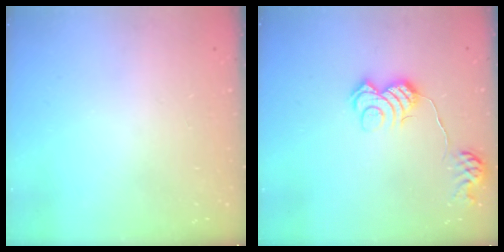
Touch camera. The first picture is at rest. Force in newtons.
{"total": 11.4, "press": 11.4, "slide": 0.5}